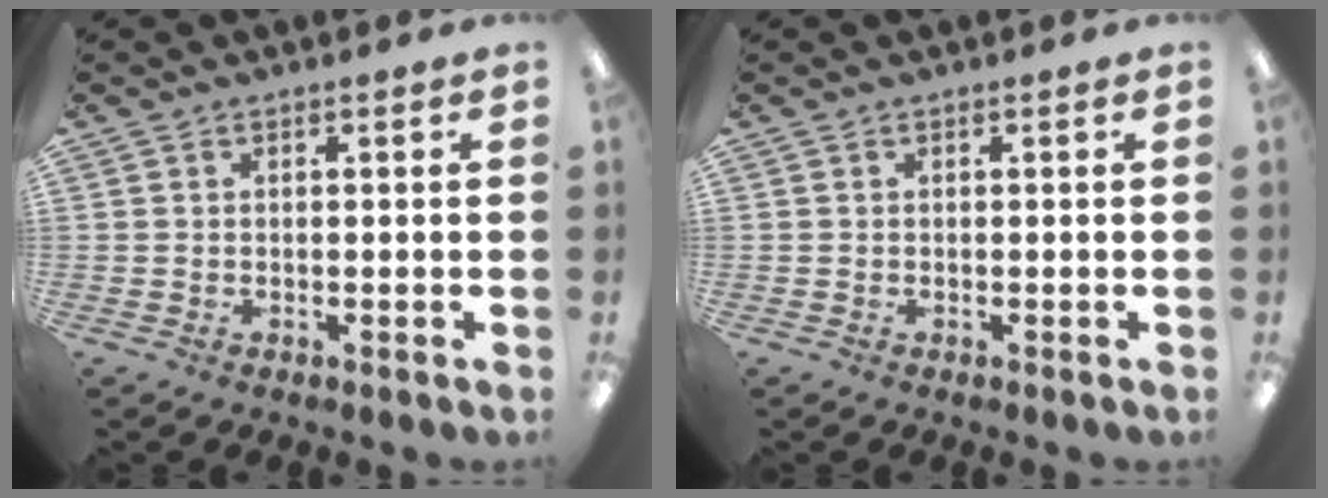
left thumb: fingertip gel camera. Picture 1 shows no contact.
{"total": 0.0}